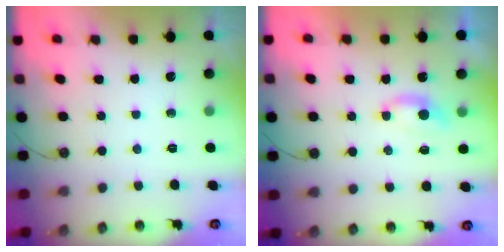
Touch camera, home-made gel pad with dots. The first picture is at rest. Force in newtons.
{"total": 1.6, "press": 1.5, "slide": 0.4}